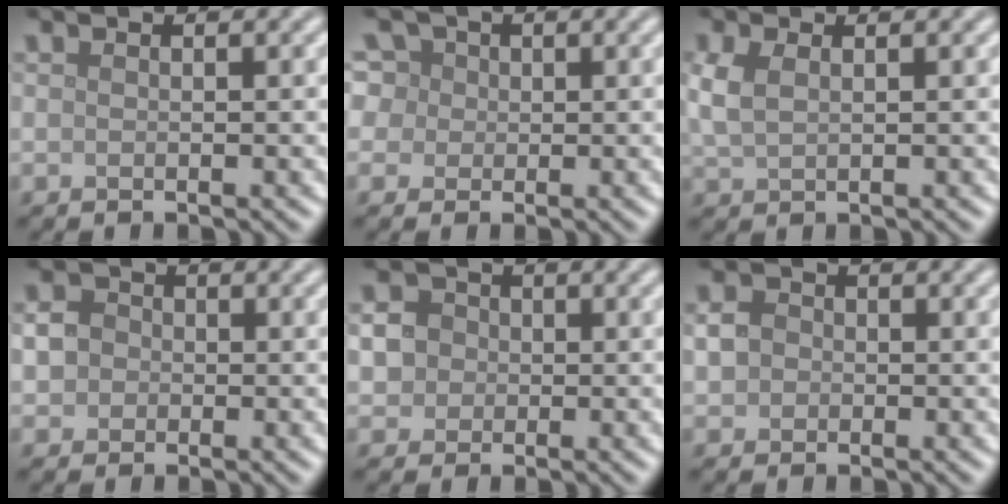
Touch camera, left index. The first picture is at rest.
{"total": 7.5, "force": [3.4, 5.8, 3.4], "torque": [-0.050, 0.035, 0.019]}
{"total": 2.4, "force": [0.7, 1.4, 1.8], "torque": [-0.048, 0.003, 0.017]}
{"total": 2.8, "force": [0.1, 2.5, 1.2], "torque": [-0.008, 0.010, -0.010]}
{"total": 5.2, "force": [0.4, 4.8, 2.0], "torque": [-0.036, 0.032, -0.013]}
{"total": 1.9, "force": [0.0, 1.8, 0.8], "torque": [-0.011, 0.002, -0.007]}